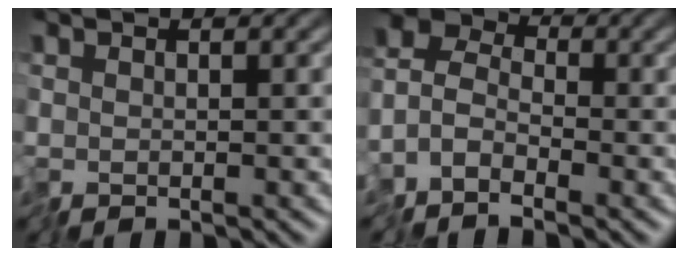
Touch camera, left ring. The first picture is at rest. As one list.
[{"total": 3.5, "force": [-2.7, 1.8, 1.3], "torque": [-0.034, 0.006, -0.069]}]